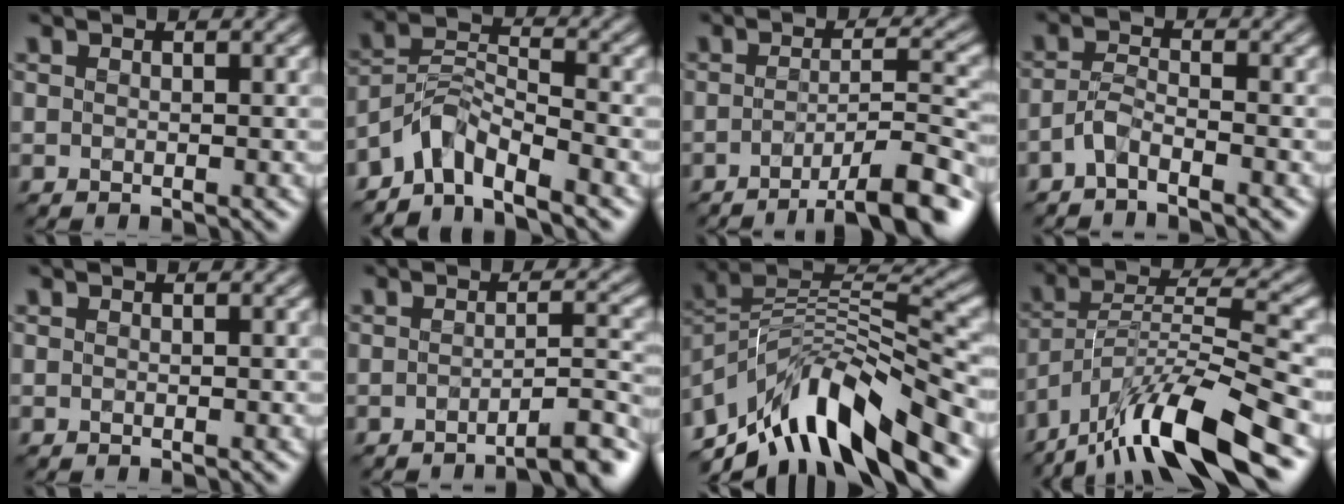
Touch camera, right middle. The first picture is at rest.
{"total": 4.7, "force": [-3.9, 1.6, 2.0], "torque": [-0.029, 0.009, -0.085]}
{"total": 7.5, "force": [-4.8, 1.6, 5.5], "torque": [-0.072, 0.010, -0.074]}
{"total": 2.0, "force": [-1.6, 0.4, 1.2], "torque": [-0.028, 0.006, -0.041]}
{"total": 0.0}
{"total": 4.6, "force": [-3.4, 0.9, 2.9], "torque": [-0.025, 0.021, -0.052]}
{"total": 10.7, "force": [-6.3, 4.1, 7.6], "torque": [-0.129, 0.021, -0.118]}
{"total": 11.9, "force": [-8.6, 2.5, 7.8], "torque": [-0.142, 0.017, -0.161]}